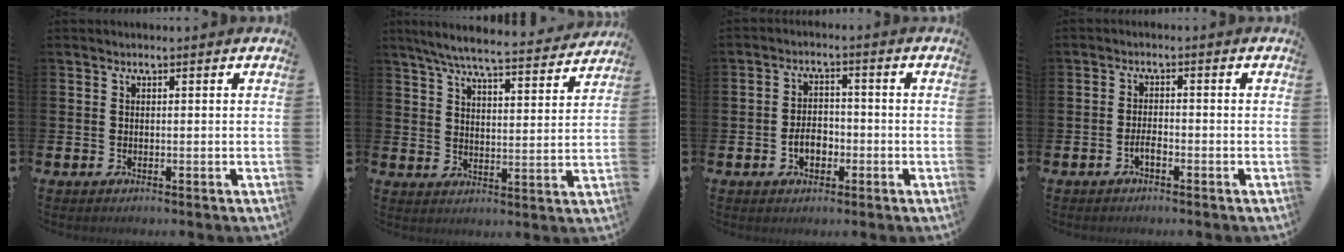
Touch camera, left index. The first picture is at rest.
{"total": 7.2, "force": [6.7, 0.5, 2.8], "torque": [-0.071, -0.045, 0.114]}
{"total": 3.7, "force": [-1.3, 2.4, 2.4], "torque": [-0.037, 0.002, -0.028]}
{"total": 1.7, "force": [-0.9, 0.6, 1.3], "torque": [-0.033, 0.006, -0.017]}